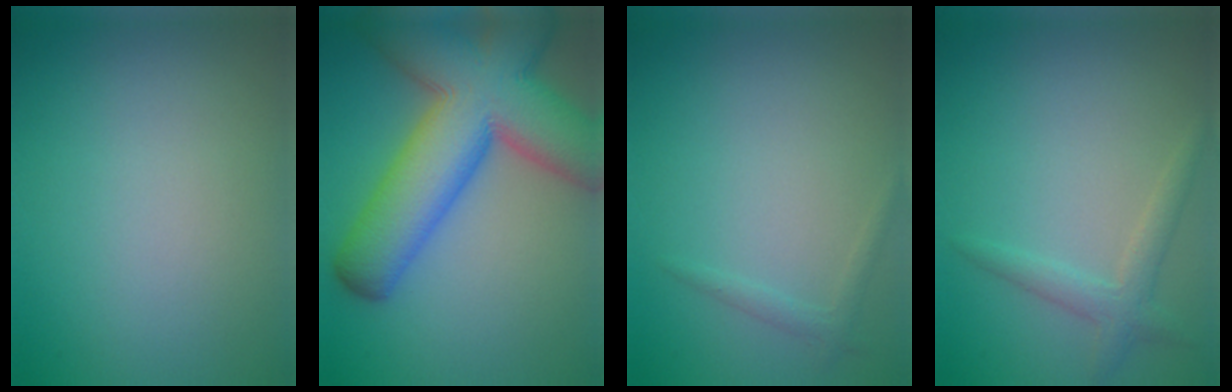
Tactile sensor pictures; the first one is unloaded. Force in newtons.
{"total": 14.1, "press": 14.1, "slide": 0.7}
{"total": 1.0, "press": 1.0, "slide": 0.1}
{"total": 2.1, "press": 2.1, "slide": 0.0}